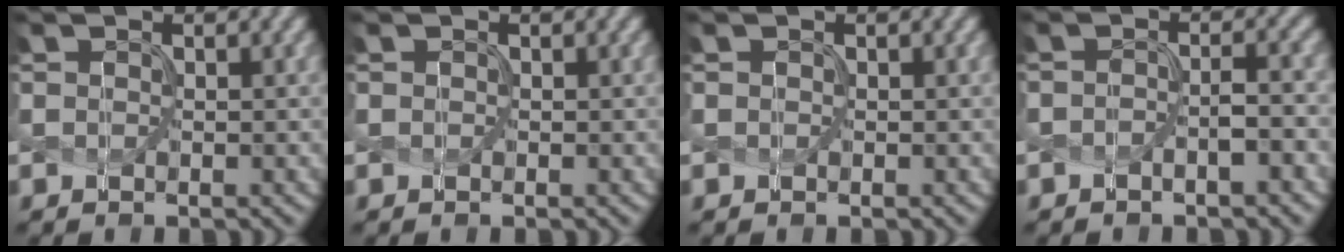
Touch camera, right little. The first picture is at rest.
{"total": 0.0}
{"total": 0.0}
{"total": 1.7, "force": [-0.7, 0.4, 1.5], "torque": [-0.024, 0.002, -0.017]}